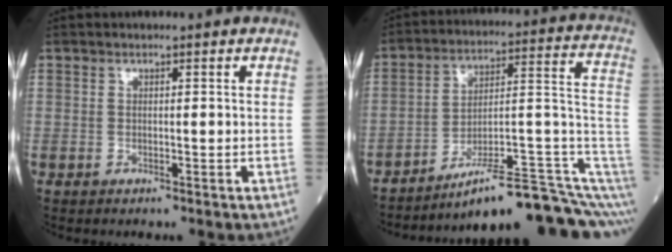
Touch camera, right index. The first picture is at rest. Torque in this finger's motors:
{"motor_torque": [0.17, -1.05, 0.30, 0.03]}